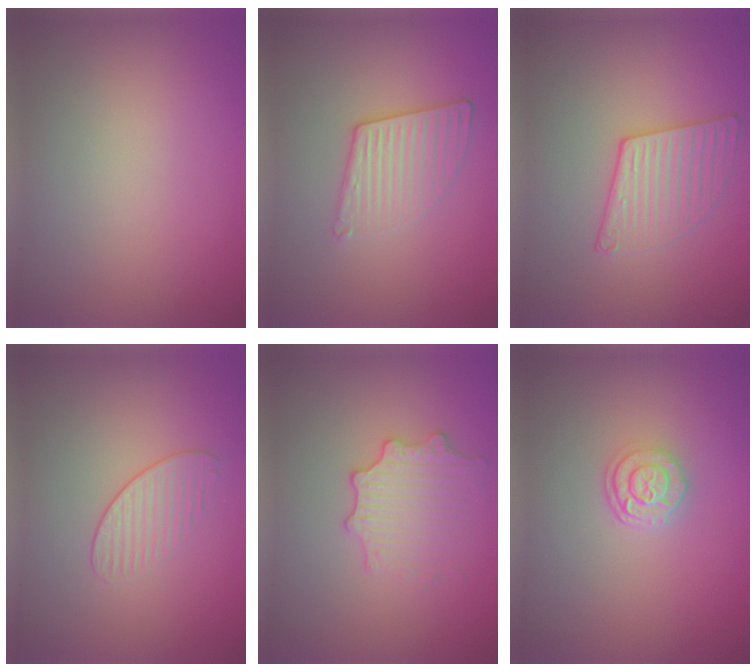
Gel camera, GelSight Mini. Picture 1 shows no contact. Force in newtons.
{"total": 3.7, "press": 2.7, "slide": 2.5}
{"total": 3.1, "press": 3.0, "slide": 0.8}
{"total": 1.6, "press": 1.1, "slide": 1.2}
{"total": 2.9, "press": 2.8, "slide": 0.5}
{"total": 2.7, "press": 2.2, "slide": 1.6}